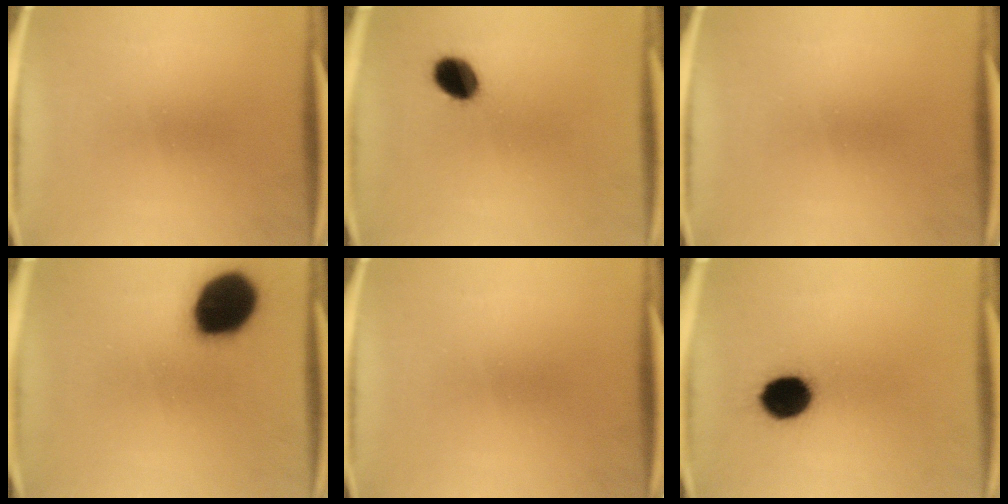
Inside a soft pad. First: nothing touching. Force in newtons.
{"total": 6.9}
{"total": 0.0}
{"total": 19.1}
{"total": 0.0}
{"total": 10.2}